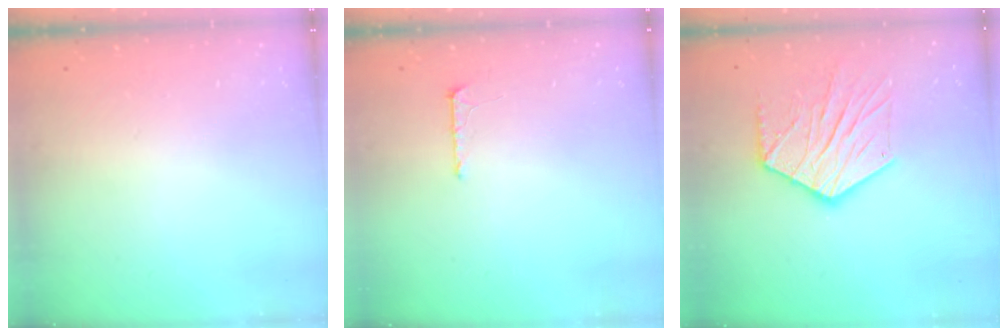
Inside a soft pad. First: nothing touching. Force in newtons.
{"total": 4.2, "press": 4.2, "slide": 0.5}
{"total": 13.6, "press": 13.6, "slide": 1.0}